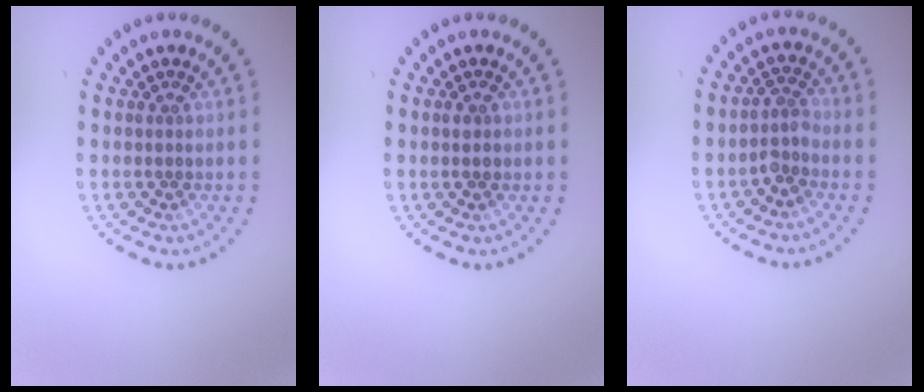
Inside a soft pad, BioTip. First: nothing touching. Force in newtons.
{"total": 1.0, "press": 1.0, "slide": 0.1}
{"total": 1.8, "press": 1.3, "slide": 1.3}